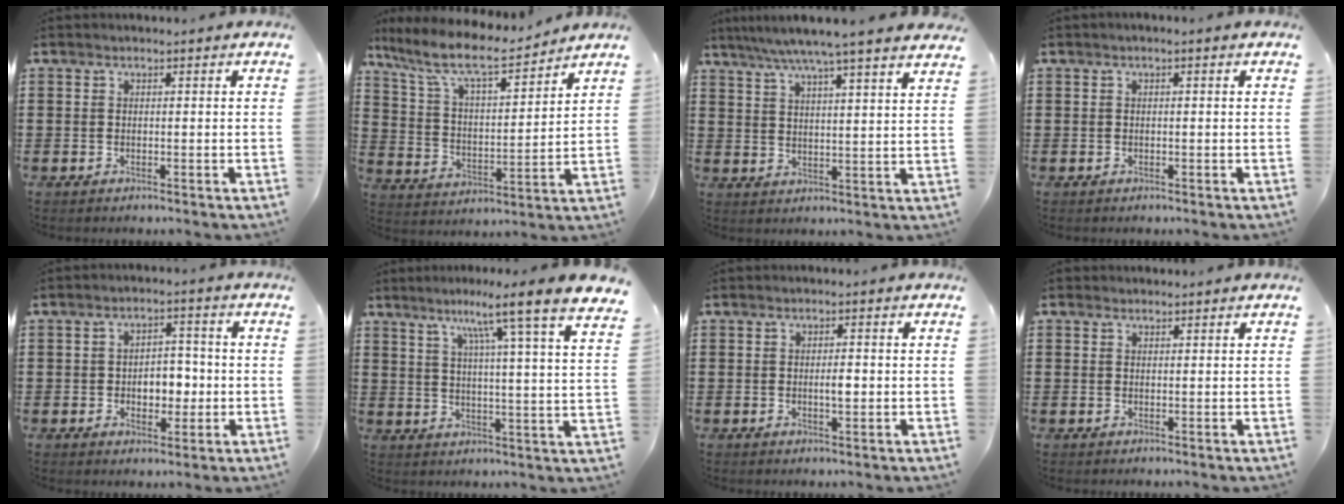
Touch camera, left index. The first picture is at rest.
{"total": 8.9, "force": [7.3, 1.6, 5.0], "torque": [-0.125, -0.039, 0.123]}
{"total": 6.4, "force": [5.4, -0.8, 3.3], "torque": [-0.081, -0.027, 0.092]}
{"total": 0.6, "force": [-0.1, 0.1, 0.6], "torque": [-0.011, -0.003, -0.001]}
{"total": 5.0, "force": [-1.0, 3.3, 3.5], "torque": [-0.057, 0.004, -0.028]}
{"total": 8.9, "force": [6.8, -1.3, 5.6], "torque": [-0.105, -0.055, 0.095]}
{"total": 2.2, "force": [-0.2, 0.7, 2.1], "torque": [-0.040, 0.000, -0.004]}
{"total": 0.8, "force": [0.7, 0.4, 0.1], "torque": [-0.004, 0.004, 0.014]}